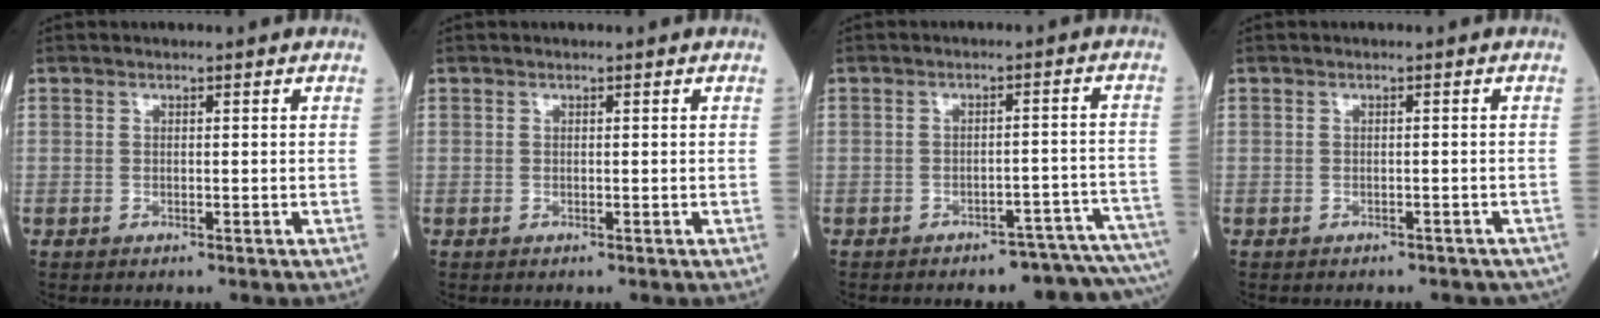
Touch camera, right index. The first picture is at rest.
{"total": 0.0}
{"total": 11.2, "force": [-10.7, 1.2, 3.1], "torque": [-0.011, 0.026, -0.119]}
{"total": 6.3, "force": [-5.4, 2.6, 2.0], "torque": [-0.020, 0.000, -0.051]}